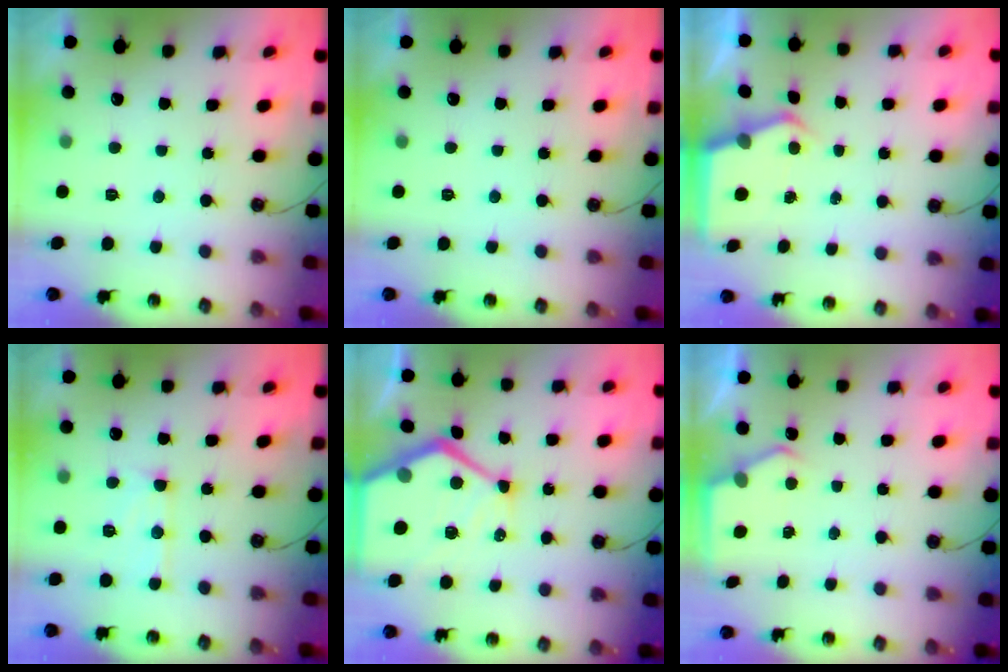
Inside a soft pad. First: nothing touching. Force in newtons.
{"total": 0.0}
{"total": 3.9, "press": 3.9, "slide": 0.5}
{"total": 10.8, "press": 10.8, "slide": 1.0}
{"total": 20.7, "press": 20.6, "slide": 2.3}
{"total": 2.8, "press": 2.8, "slide": 0.4}